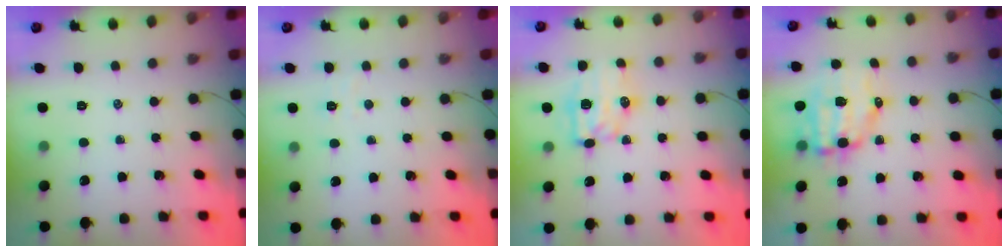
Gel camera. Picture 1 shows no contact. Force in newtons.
{"total": 2.5, "press": 2.4, "slide": 0.8}
{"total": 7.7, "press": 7.7, "slide": 0.6}
{"total": 9.2, "press": 8.9, "slide": 2.1}